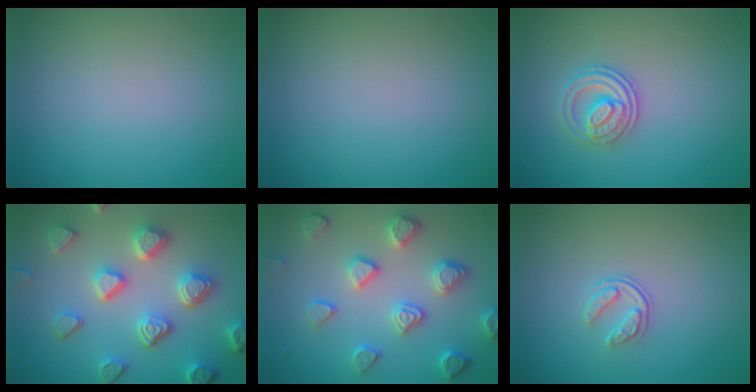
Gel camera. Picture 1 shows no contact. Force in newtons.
{"total": 0.0}
{"total": 2.8, "press": 2.6, "slide": 1.1}
{"total": 6.4, "press": 5.4, "slide": 3.4}
{"total": 4.2, "press": 3.7, "slide": 1.9}
{"total": 1.7, "press": 1.1, "slide": 1.3}